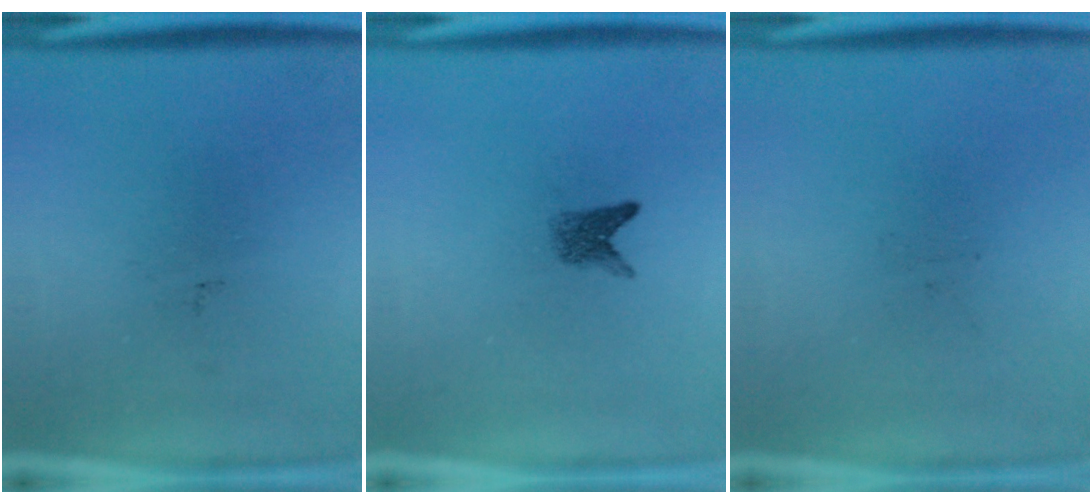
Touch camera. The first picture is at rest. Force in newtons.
{"total": 1.8}
{"total": 0.0}